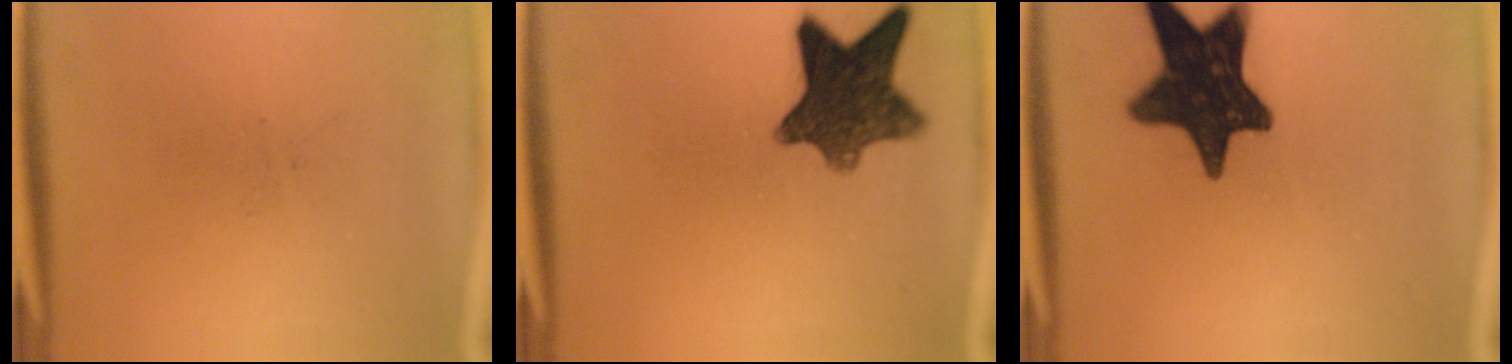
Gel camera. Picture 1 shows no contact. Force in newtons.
{"total": 11.0}
{"total": 16.0}